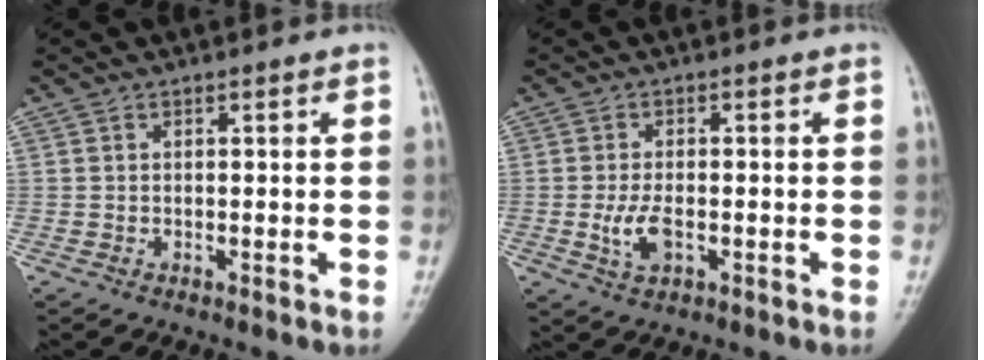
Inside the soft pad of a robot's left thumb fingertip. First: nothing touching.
{"total": 4.4, "force": [-1.1, 2.1, 3.7], "torque": [-0.078, -0.001, -0.019]}